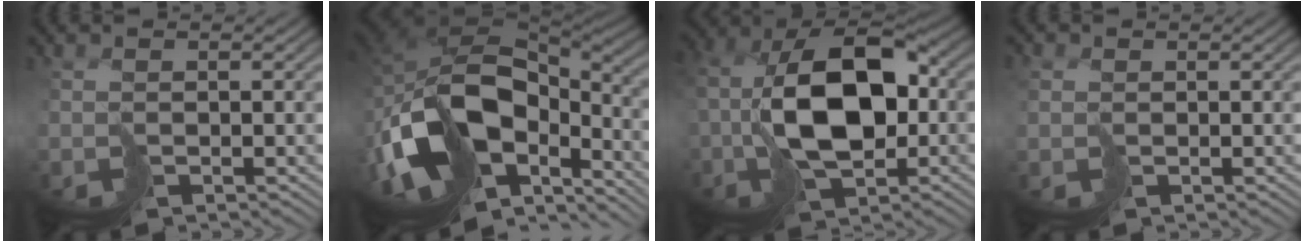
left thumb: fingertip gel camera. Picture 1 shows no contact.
{"total": 18.2, "force": [-5.9, 10.6, 13.6], "torque": [-0.308, -0.031, -0.078]}
{"total": 13.2, "force": [-0.7, 7.6, 10.7], "torque": [-0.224, 0.007, -0.006]}
{"total": 1.7, "force": [0.2, 1.6, 0.5], "torque": [-0.025, 0.005, -0.001]}